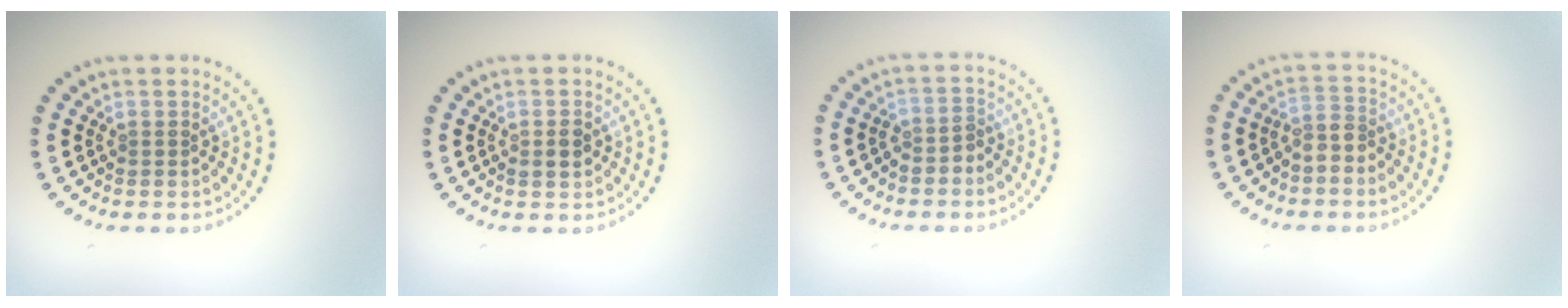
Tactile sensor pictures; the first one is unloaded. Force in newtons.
{"total": 1.2, "press": 1.2, "slide": 0.1}
{"total": 1.5, "press": 1.2, "slide": 0.8}
{"total": 2.2, "press": 1.8, "slide": 1.3}